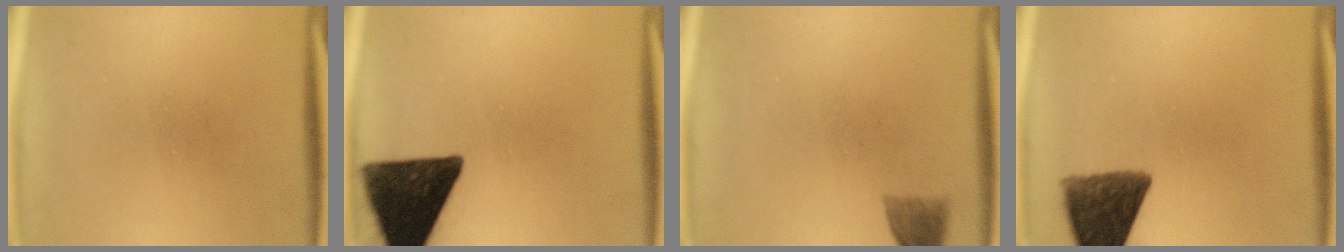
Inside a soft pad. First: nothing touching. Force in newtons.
{"total": 16.1}
{"total": 3.1}
{"total": 10.4}